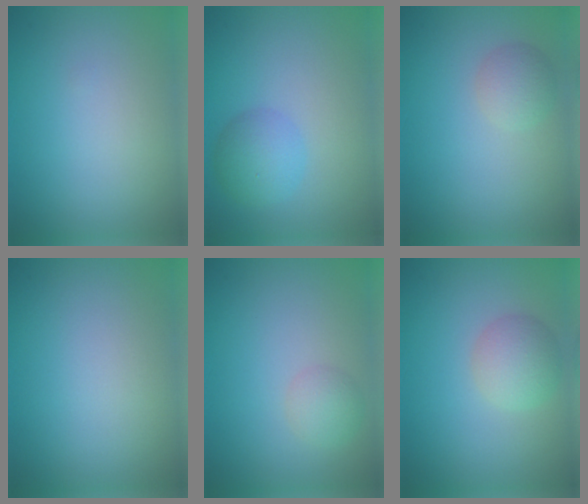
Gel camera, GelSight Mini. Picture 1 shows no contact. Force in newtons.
{"total": 3.0, "press": 2.9, "slide": 0.2}
{"total": 2.0, "press": 2.0, "slide": 0.0}
{"total": 0.0}
{"total": 1.7, "press": 1.7, "slide": 0.1}
{"total": 3.0, "press": 3.0, "slide": 0.1}